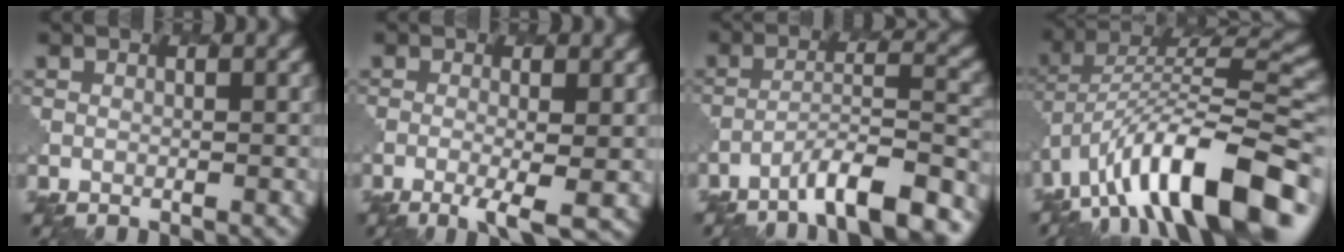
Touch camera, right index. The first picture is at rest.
{"total": 3.6, "force": [-1.3, 0.8, 3.2], "torque": [-0.062, -0.005, -0.020]}
{"total": 7.7, "force": [-5.8, 1.2, 4.8], "torque": [-0.066, 0.012, -0.094]}
{"total": 13.4, "force": [-7.3, 4.9, 10.2], "torque": [-0.166, 0.026, -0.120]}